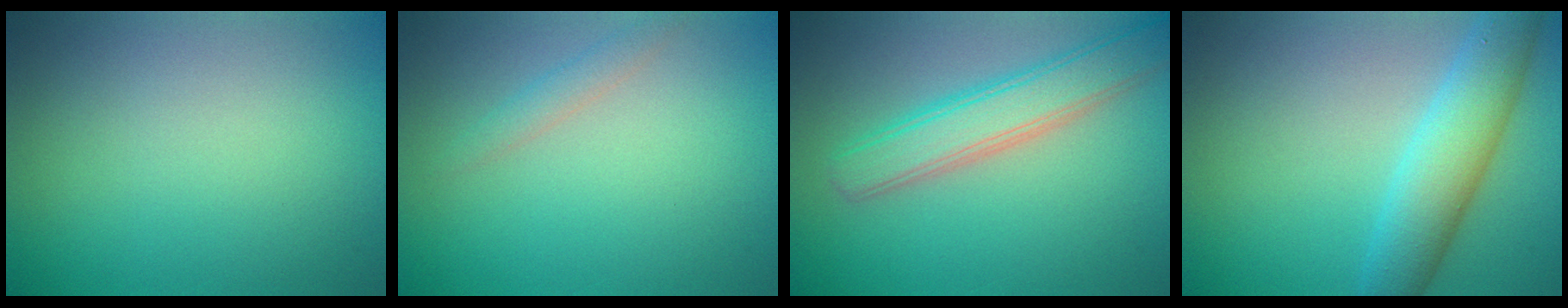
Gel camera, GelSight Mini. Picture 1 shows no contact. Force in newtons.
{"total": 1.3, "press": 1.3, "slide": 0.2}
{"total": 4.8, "press": 4.8, "slide": 0.2}
{"total": 5.3, "press": 5.3, "slide": 0.2}